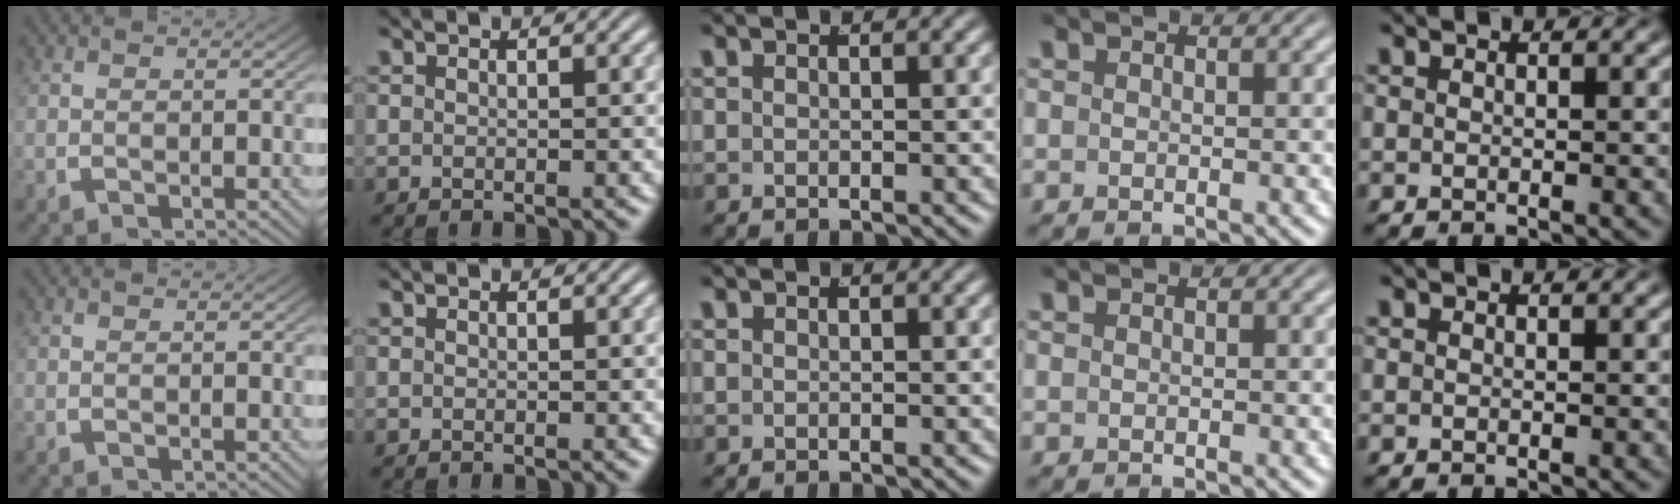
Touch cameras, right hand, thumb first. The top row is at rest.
{}